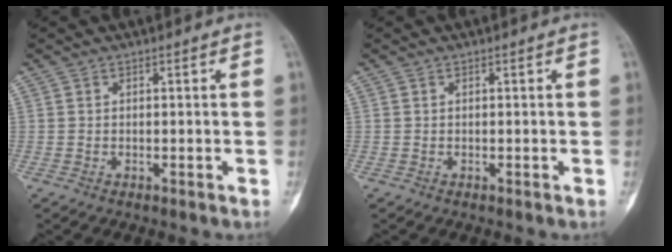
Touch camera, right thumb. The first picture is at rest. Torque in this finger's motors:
{"motor_torque": [0.06, 0.06, 0.05, -0.04, 0.01]}